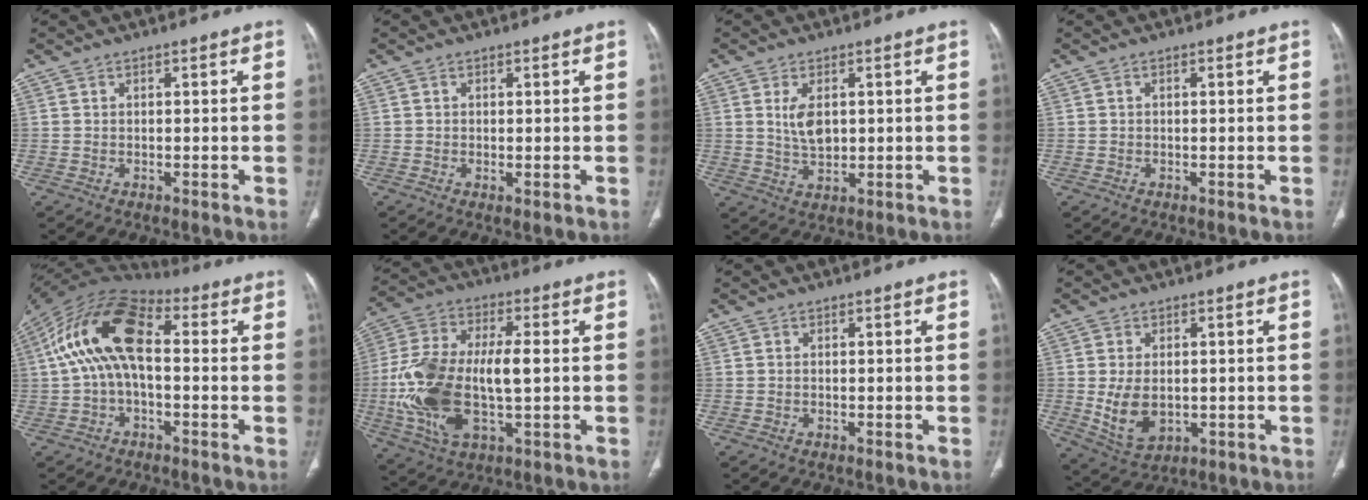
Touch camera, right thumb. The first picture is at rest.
{"total": 0.9, "force": [-0.1, 0.3, 0.8], "torque": [-0.019, -0.005, -0.001]}
{"total": 5.5, "force": [1.2, 3.1, 4.4], "torque": [-0.080, -0.009, 0.029]}
{"total": 0.0}
{"total": 16.6, "force": [1.2, 8.9, 13.9], "torque": [-0.261, 0.043, 0.012]}
{"total": 19.8, "force": [-1.2, 9.2, 17.5], "torque": [-0.371, 0.011, -0.018]}
{"total": 0.0}
{"total": 8.2, "force": [-0.6, 5.3, 6.2], "torque": [-0.108, -0.007, 0.007]}